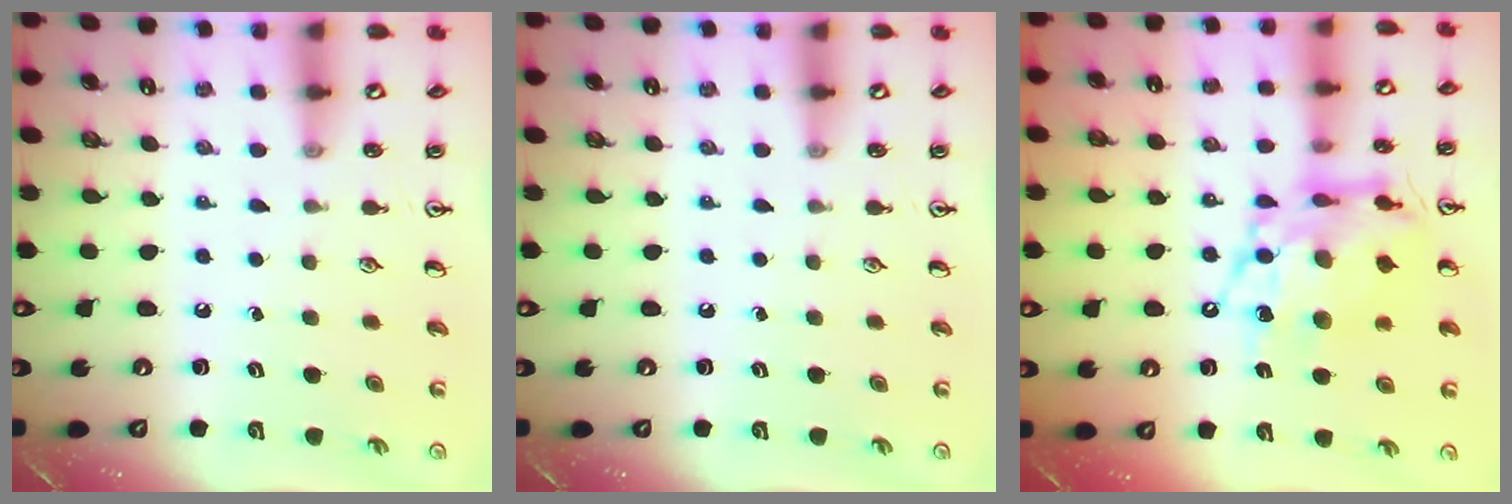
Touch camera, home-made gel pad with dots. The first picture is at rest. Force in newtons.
{"total": 0.0}
{"total": 15.8, "press": 15.7, "slide": 1.4}